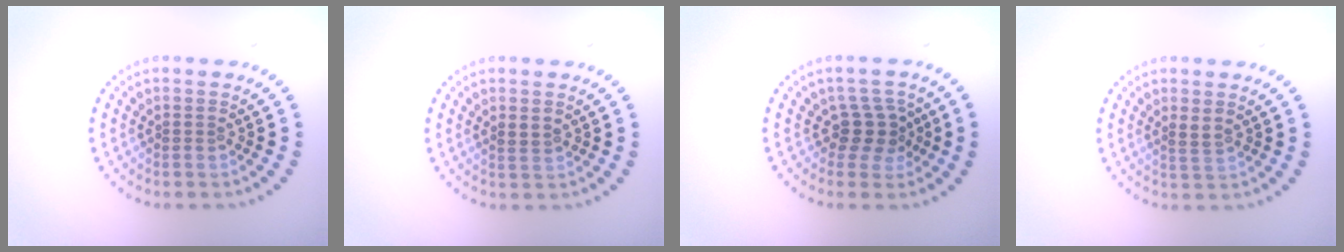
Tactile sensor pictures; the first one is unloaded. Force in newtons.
{"total": 0.8, "press": 0.8, "slide": 0.2}
{"total": 2.5, "press": 2.0, "slide": 1.6}
{"total": 1.0, "press": 0.8, "slide": 0.5}